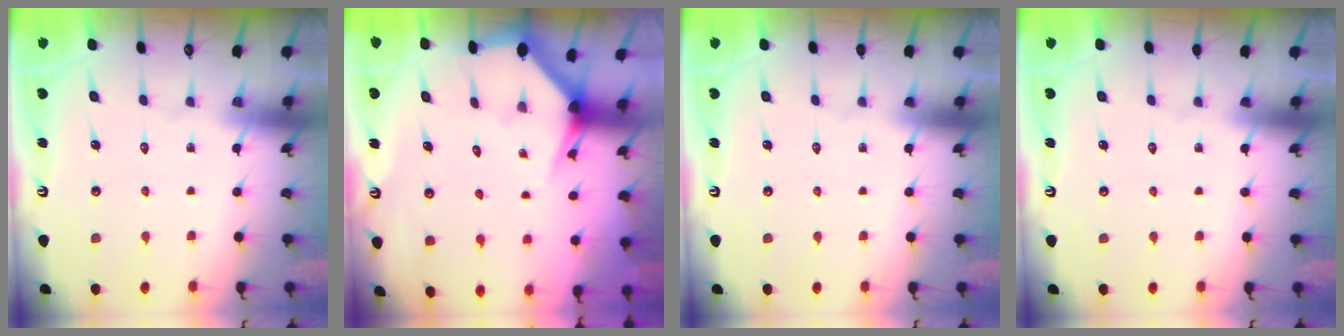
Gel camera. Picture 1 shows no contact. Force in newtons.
{"total": 2.6, "press": 2.6, "slide": 0.2}
{"total": 0.0}
{"total": 0.0}